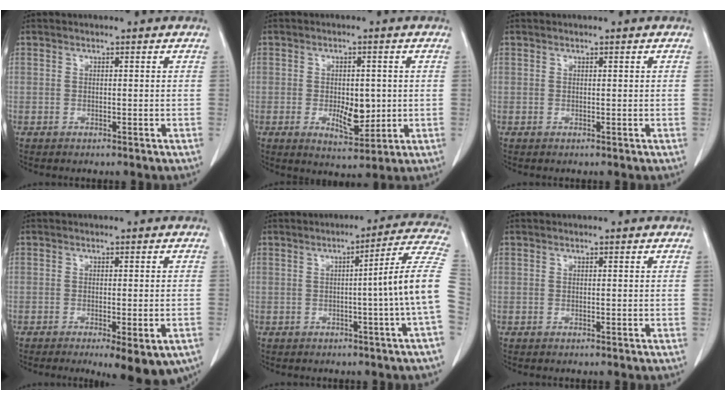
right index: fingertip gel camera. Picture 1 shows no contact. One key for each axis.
{"total": 6.0, "fx": -0.6, "fy": 2.7, "fz": 5.2, "tx": -0.076, "ty": -0.007, "tz": 0.000}
{"total": 0.0}
{"total": 8.4, "fx": -5.0, "fy": 2.2, "fz": 6.4, "tx": -0.066, "ty": -0.014, "tz": -0.069}
{"total": 11.2, "fx": -1.3, "fy": -2.6, "fz": 10.8, "tx": -0.124, "ty": 0.009, "tz": -0.024}
{"total": 0.0}